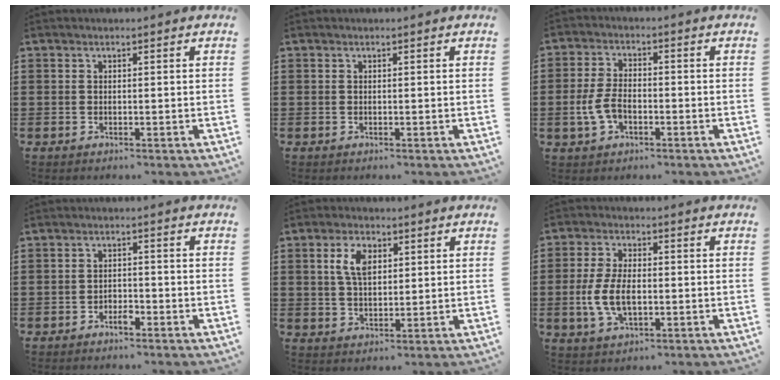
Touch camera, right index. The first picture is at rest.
{"total": 0.0}
{"total": 5.2, "force": [-1.5, 2.9, 4.0], "torque": [-0.098, -0.002, -0.033]}
{"total": 1.9, "force": [-1.5, 0.7, 0.9], "torque": [-0.022, 0.000, -0.029]}
{"total": 5.4, "force": [1.8, 2.9, 4.2], "torque": [-0.092, 0.013, 0.030]}
{"total": 7.0, "force": [-1.0, 3.6, 5.9], "torque": [-0.139, -0.002, -0.025]}